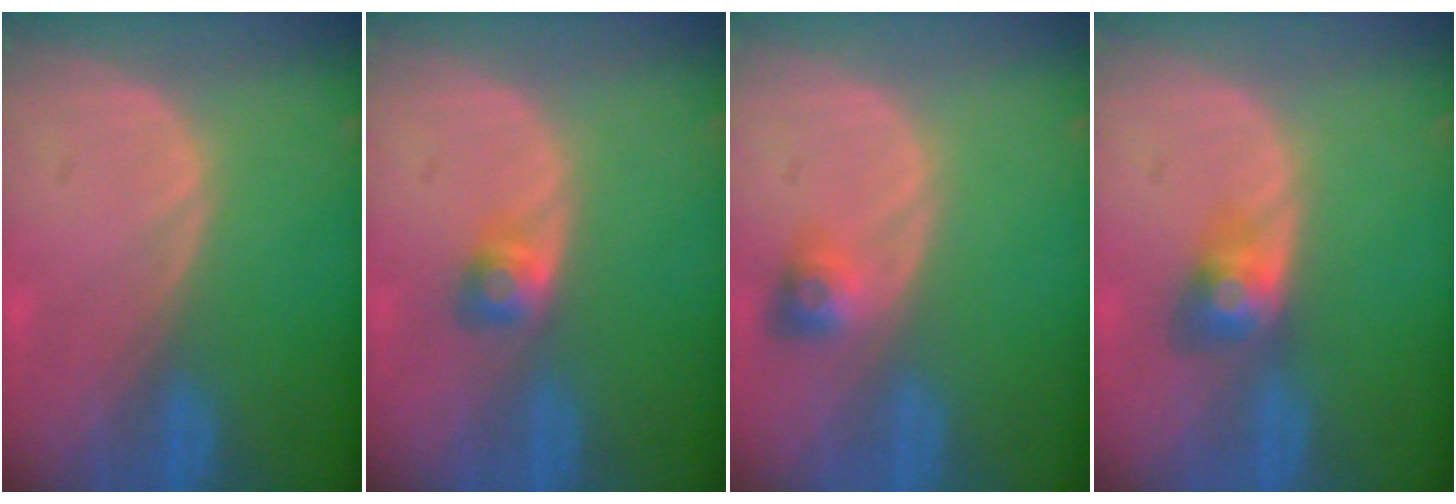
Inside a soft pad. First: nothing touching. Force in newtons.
{"total": 2.6, "press": 2.4, "slide": 1.0}
{"total": 3.0, "press": 2.7, "slide": 1.3}
{"total": 3.5, "press": 3.5, "slide": 0.3}